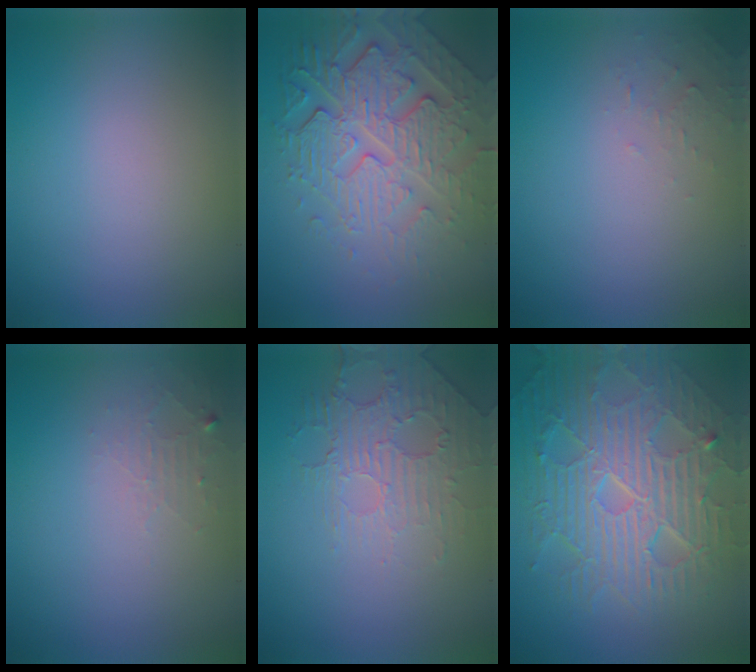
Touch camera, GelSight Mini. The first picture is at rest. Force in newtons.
{"total": 7.2, "press": 5.3, "slide": 4.9}
{"total": 0.9, "press": 0.9, "slide": 0.1}
{"total": 1.3, "press": 1.3, "slide": 0.2}
{"total": 2.3, "press": 1.5, "slide": 1.7}
{"total": 10.2, "press": 6.6, "slide": 7.8}